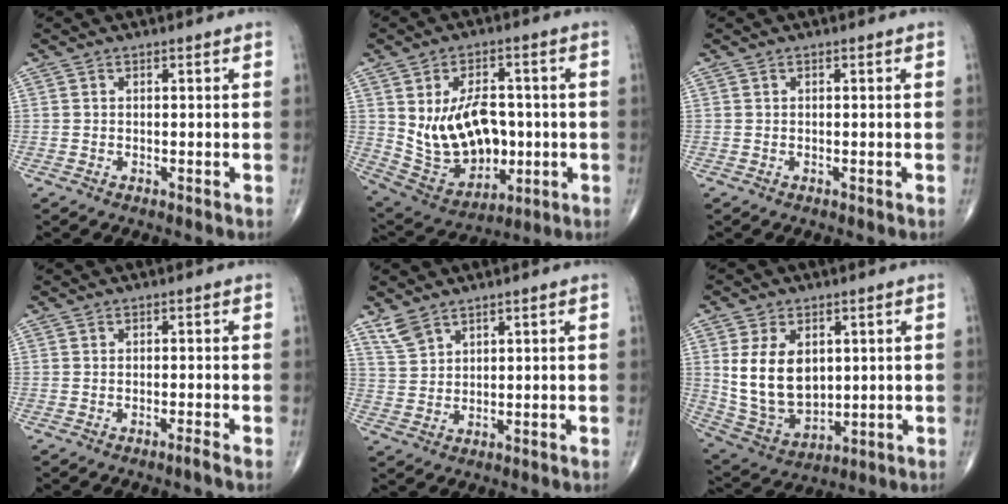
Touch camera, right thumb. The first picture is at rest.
{"total": 16.0, "force": [0.2, 10.7, 11.8], "torque": [-0.167, -0.001, 0.030]}
{"total": 0.0}
{"total": 1.0, "force": [-0.7, -0.3, 0.6], "torque": [-0.017, 0.002, -0.013]}
{"total": 4.1, "force": [3.2, 1.8, 1.6], "torque": [-0.031, -0.011, 0.074]}
{"total": 13.4, "force": [2.3, 8.9, 9.8], "torque": [-0.159, -0.019, 0.064]}